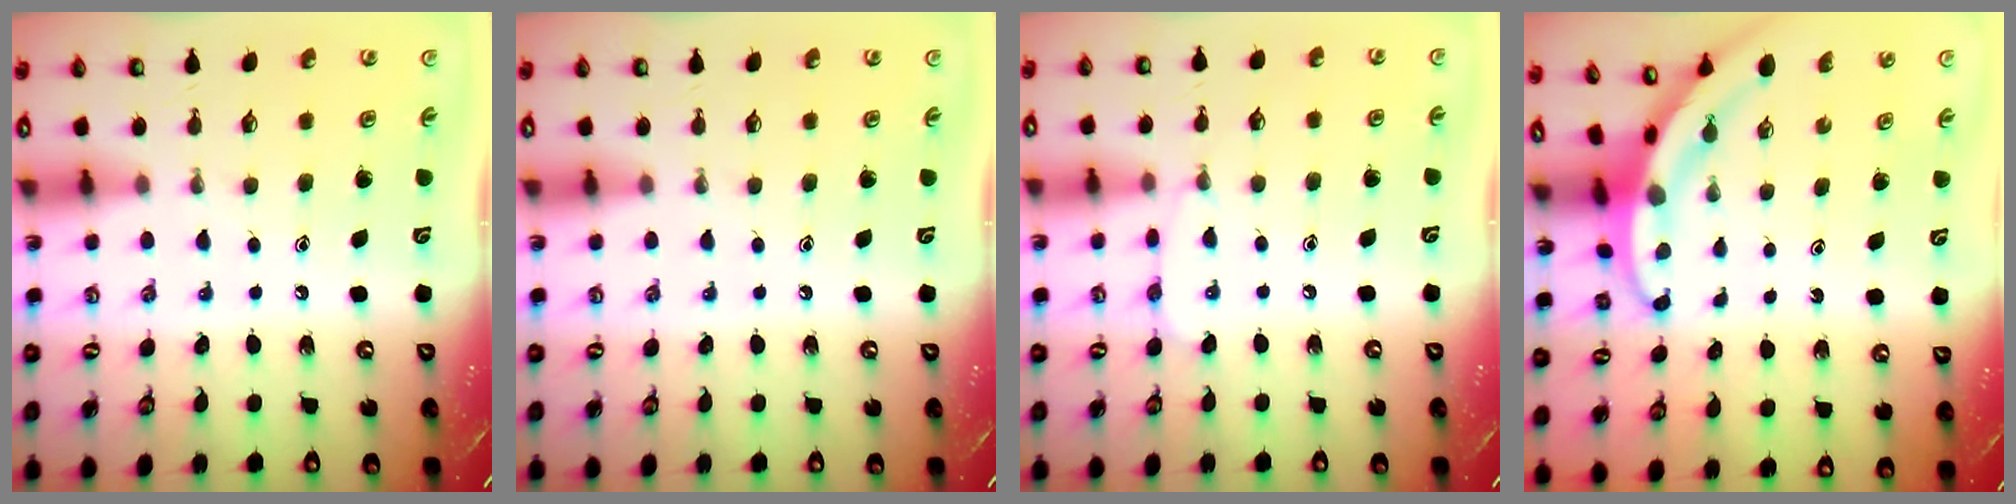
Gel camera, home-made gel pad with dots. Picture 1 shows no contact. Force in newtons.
{"total": 0.0}
{"total": 6.0, "press": 6.0, "slide": 0.5}
{"total": 3.3, "press": 3.3, "slide": 0.2}